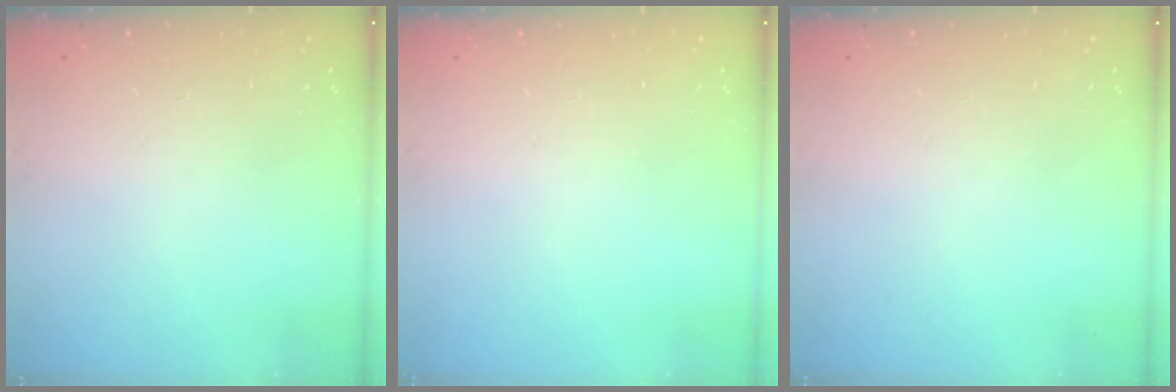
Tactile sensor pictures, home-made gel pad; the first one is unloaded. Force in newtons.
{"total": 0.0}
{"total": 0.0}